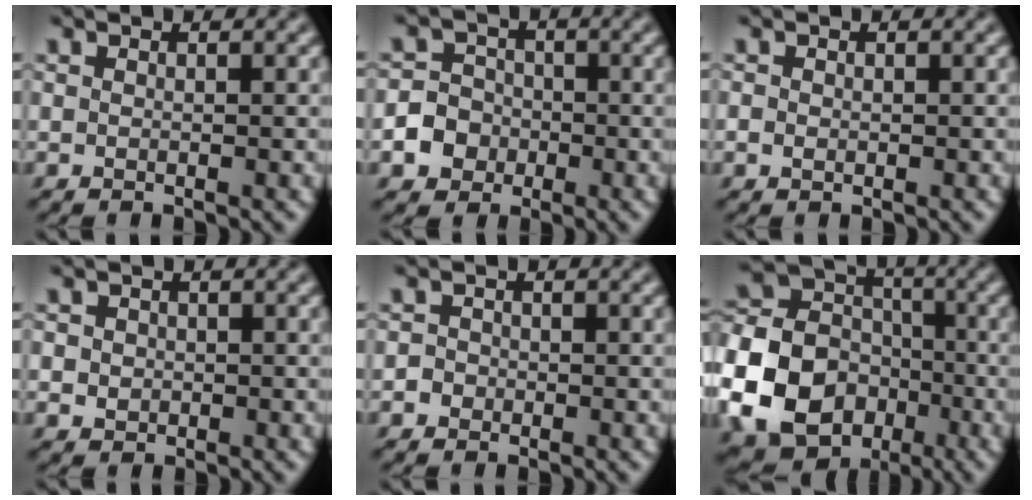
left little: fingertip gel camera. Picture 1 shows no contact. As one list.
[{"total": 5.4, "force": [-2.2, 4.8, 1.2], "torque": [-0.011, 0.001, -0.058]}, {"total": 0.8, "force": [-0.2, 0.7, 0.3], "torque": [-0.005, -0.001, -0.002]}, {"total": 2.3, "force": [0.4, 2.1, 1.0], "torque": [-0.009, 0.010, -0.001]}, {"total": 1.8, "force": [-0.6, 1.7, 0.4], "torque": [0.006, 0.012, -0.023]}, {"total": 16.3, "force": [-5.6, 13.5, 7.1], "torque": [-0.189, -0.024, -0.127]}]